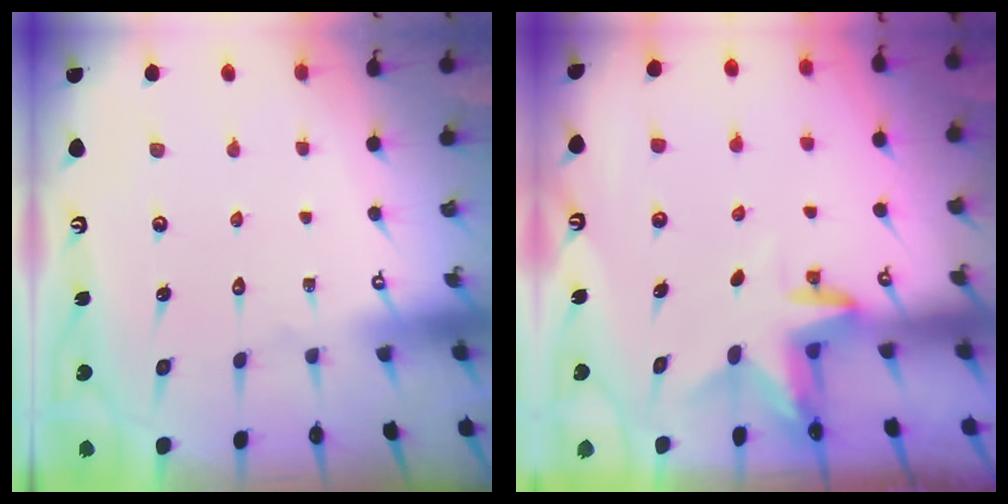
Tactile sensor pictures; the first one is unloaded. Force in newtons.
{"total": 3.2, "press": 3.2, "slide": 0.3}